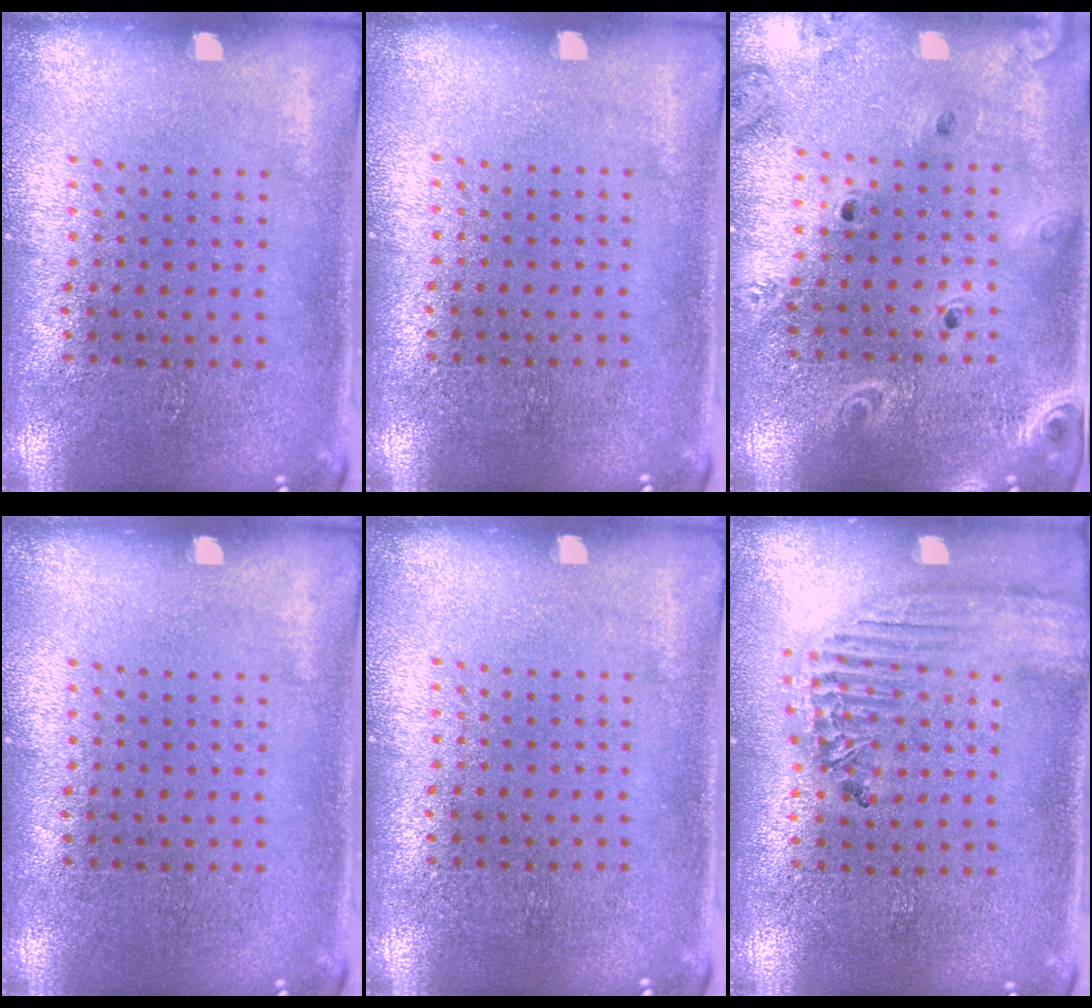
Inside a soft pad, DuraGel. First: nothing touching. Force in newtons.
{"total": 0.0}
{"total": 2.0, "press": 1.9, "slide": 0.7}
{"total": 0.0}
{"total": 0.0}
{"total": 1.8, "press": 1.6, "slide": 0.7}